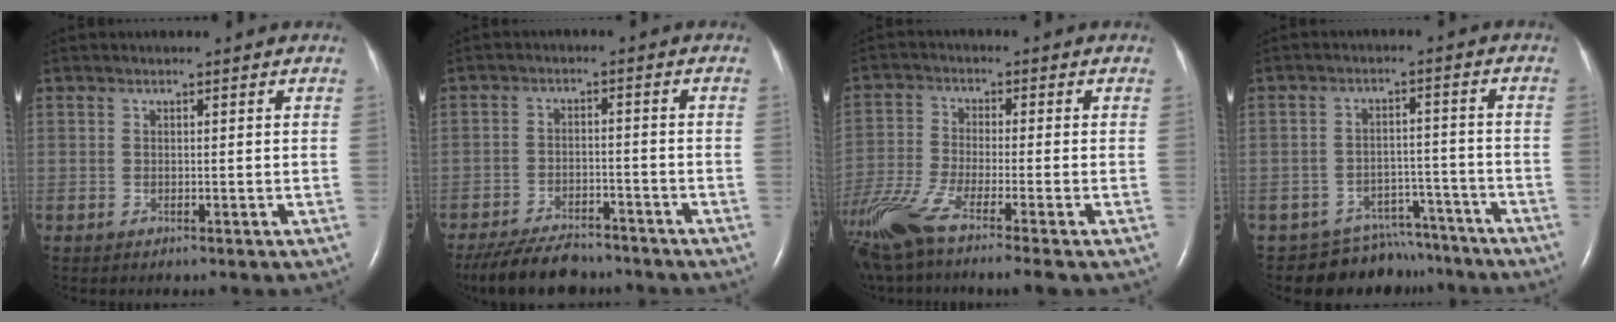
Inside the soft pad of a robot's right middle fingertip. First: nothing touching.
{"total": 10.3, "force": [-9.0, 3.1, 4.1], "torque": [-0.071, -0.013, -0.143]}
{"total": 12.4, "force": [-9.1, 0.0, 8.5], "torque": [-0.182, -0.036, -0.168]}
{"total": 9.0, "force": [-8.0, 4.2, -0.2], "torque": [0.016, 0.029, -0.106]}